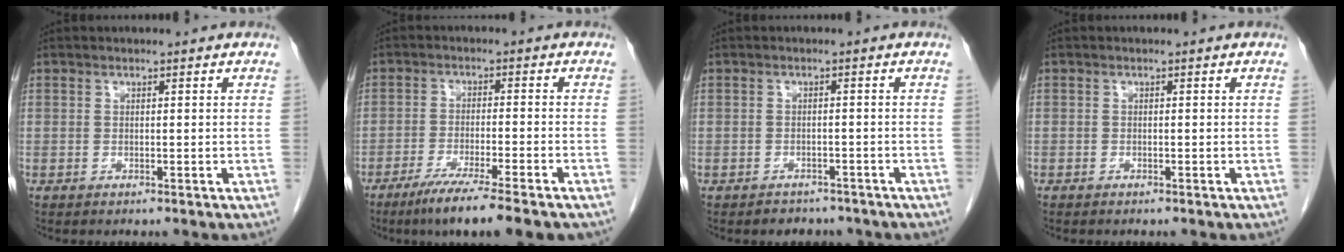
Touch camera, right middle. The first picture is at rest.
{"total": 10.3, "force": [-7.7, 0.1, 6.8], "torque": [-0.104, -0.026, -0.119]}
{"total": 3.9, "force": [-3.4, 1.9, 0.4], "torque": [-0.013, 0.005, -0.041]}
{"total": 0.6, "force": [-0.5, 0.3, 0.0], "torque": [-0.009, 0.002, -0.012]}